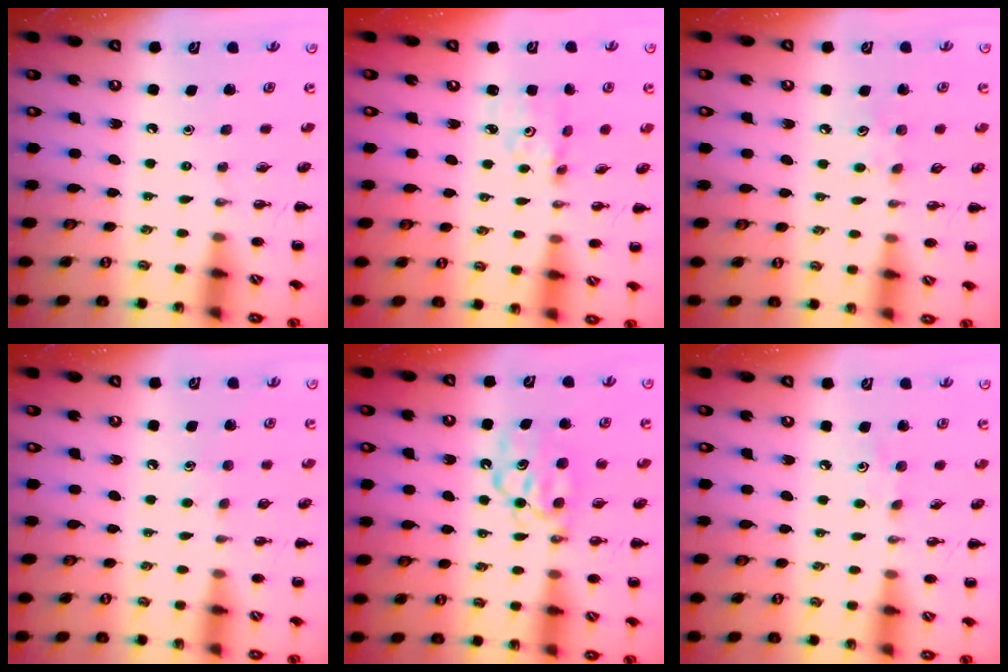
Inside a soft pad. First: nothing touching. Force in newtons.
{"total": 2.7, "press": 2.7, "slide": 0.3}
{"total": 4.3, "press": 4.2, "slide": 1.1}
{"total": 3.3, "press": 3.2, "slide": 1.0}
{"total": 7.9, "press": 7.9, "slide": 0.6}
{"total": 2.9, "press": 2.8, "slide": 0.8}